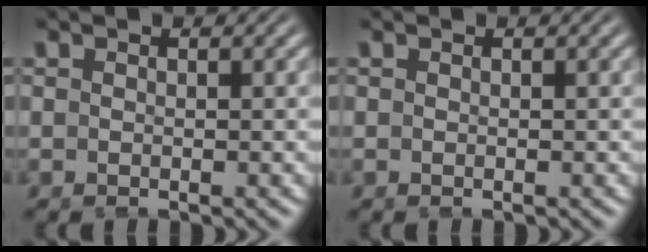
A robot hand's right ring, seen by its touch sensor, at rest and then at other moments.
{"total": 0.0}